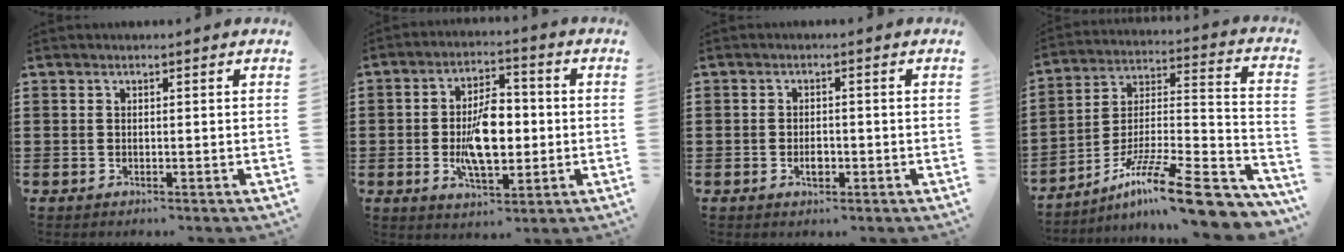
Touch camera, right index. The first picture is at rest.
{"total": 9.8, "force": [-1.0, 4.8, 8.5], "torque": [-0.157, 0.000, -0.026]}
{"total": 2.1, "force": [-0.7, 1.0, 1.6], "torque": [-0.030, 0.003, -0.013]}
{"total": 15.1, "force": [-10.8, 2.0, 10.4], "torque": [-0.168, 0.025, -0.189]}